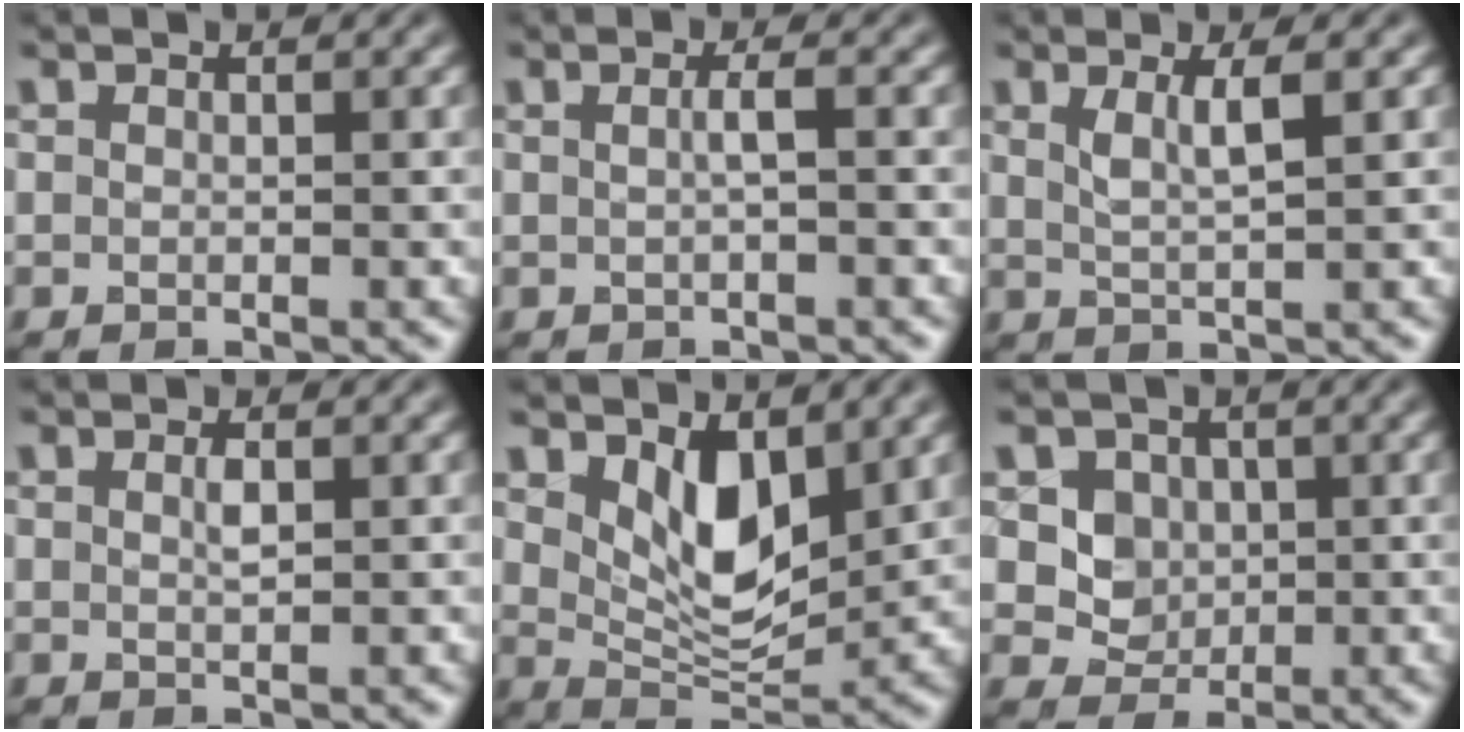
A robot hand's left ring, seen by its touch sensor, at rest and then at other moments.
{"total": 1.4, "force": [0.0, 0.3, 1.4], "torque": [-0.025, 0.004, -0.002]}
{"total": 2.8, "force": [1.1, 0.7, 2.5], "torque": [-0.039, -0.003, 0.019]}
{"total": 1.0, "force": [0.3, 0.2, 0.9], "torque": [-0.018, 0.002, 0.005]}
{"total": 5.2, "force": [2.1, 2.7, 3.9], "torque": [-0.077, -0.015, 0.040]}
{"total": 4.0, "force": [1.0, 3.4, 1.7], "torque": [-0.034, -0.008, 0.027]}